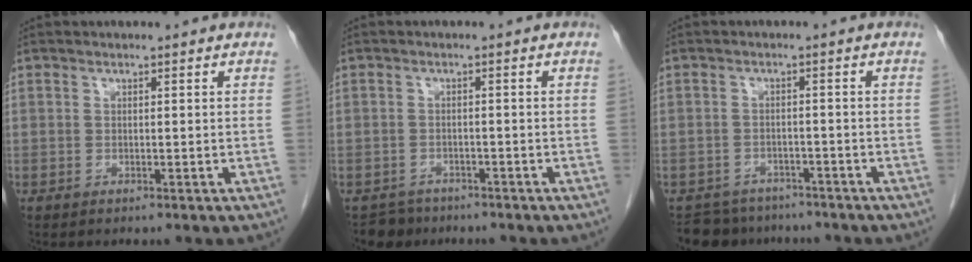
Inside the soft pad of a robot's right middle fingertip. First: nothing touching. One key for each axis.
{"total": 3.0, "fx": -2.4, "fy": 1.7, "fz": -0.3, "tx": 0.000, "ty": 0.004, "tz": -0.039}
{"total": 6.9, "fx": -6.1, "fy": 3.2, "fz": 0.3, "tx": 0.001, "ty": 0.002, "tz": -0.086}